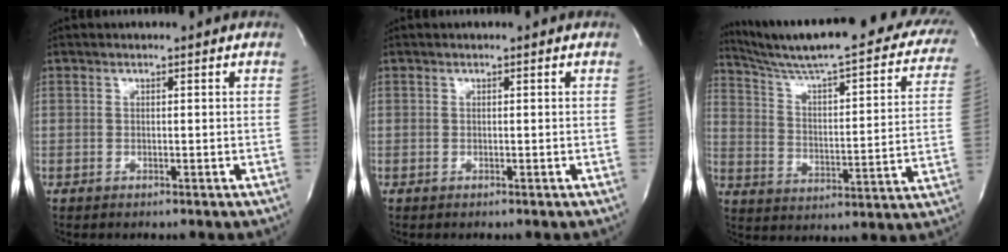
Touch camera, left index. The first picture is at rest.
{"total": 0.0}
{"total": 28.8, "force": [24.2, 3.8, 15.1], "torque": [-0.221, -0.040, 0.315]}